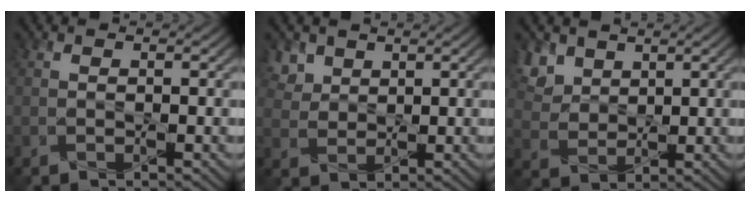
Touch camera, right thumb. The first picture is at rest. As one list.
[{"total": 3.9, "force": [2.4, 2.7, 1.5], "torque": [-0.051, -0.004, 0.054]}, {"total": 5.8, "force": [3.5, 3.8, 2.6], "torque": [-0.090, -0.009, 0.080]}]